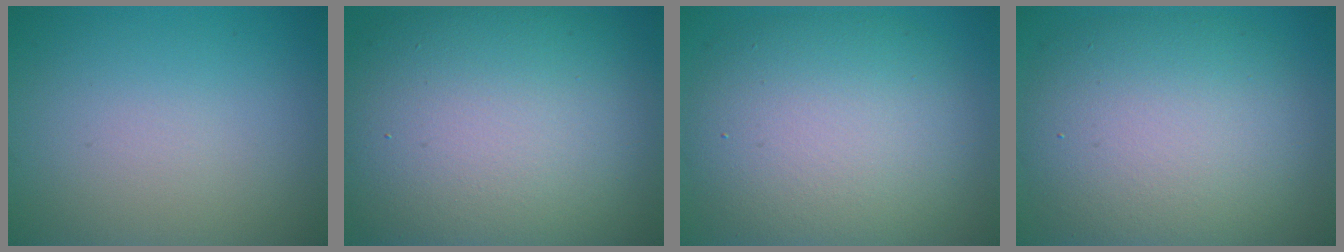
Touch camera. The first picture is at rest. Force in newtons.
{"total": 15.2, "press": 15.2, "slide": 0.6}
{"total": 9.9, "press": 9.8, "slide": 0.9}
{"total": 9.9, "press": 9.8, "slide": 0.9}